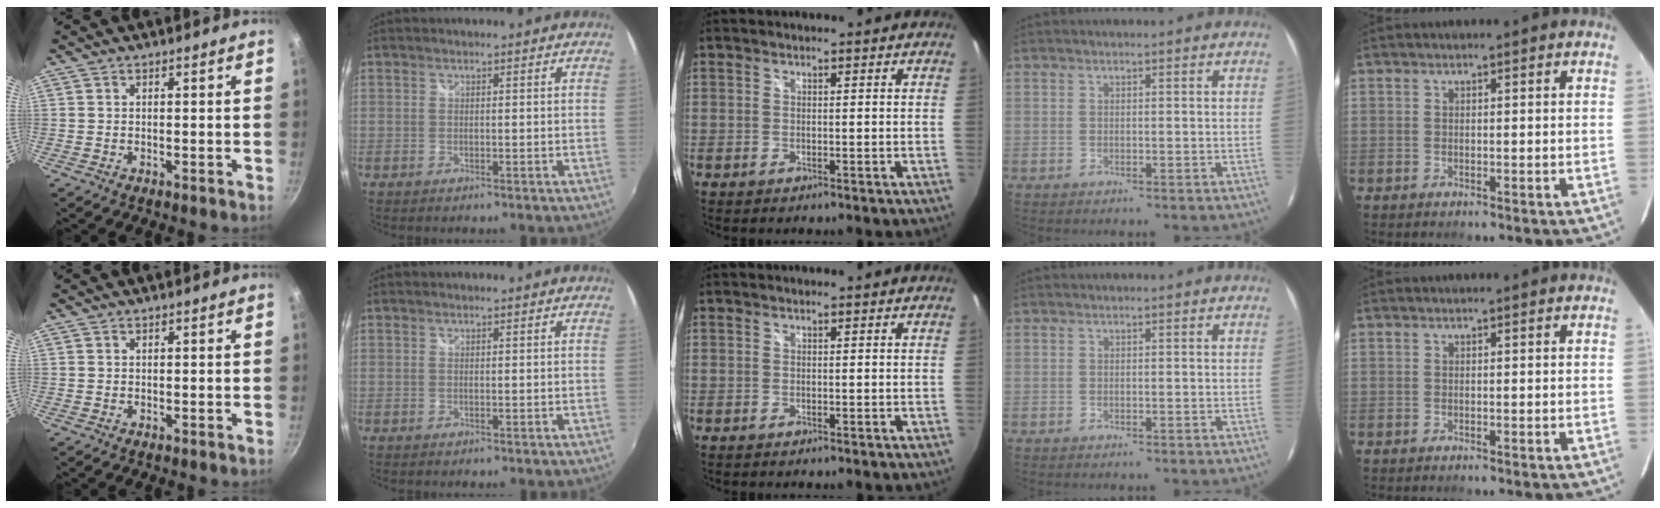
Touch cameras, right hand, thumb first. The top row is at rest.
{}